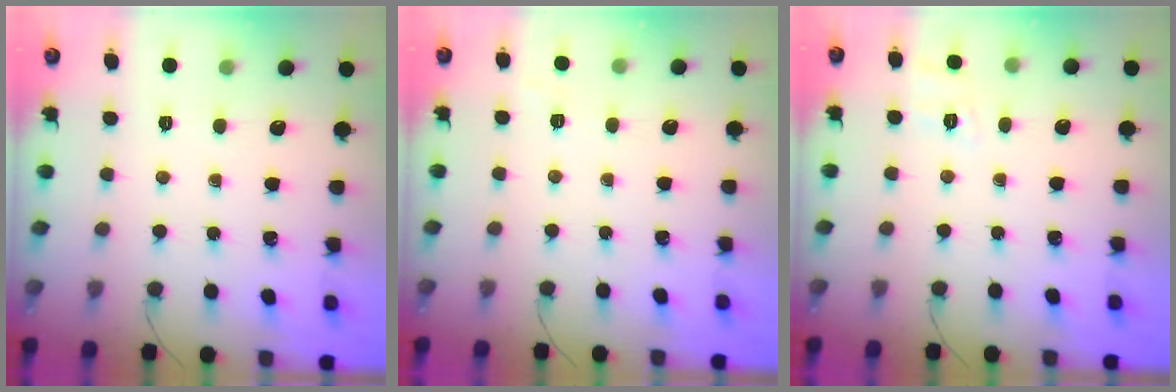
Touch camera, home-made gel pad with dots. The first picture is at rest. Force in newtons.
{"total": 3.1, "press": 2.8, "slide": 1.3}
{"total": 2.7, "press": 1.9, "slide": 2.0}